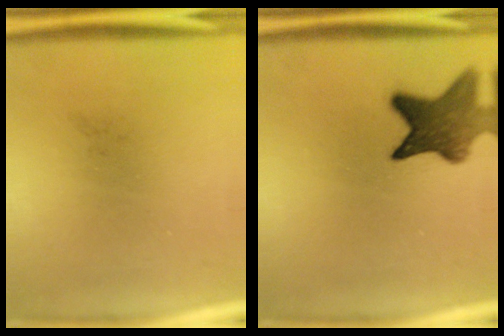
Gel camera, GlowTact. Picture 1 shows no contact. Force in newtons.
{"total": 8.3}